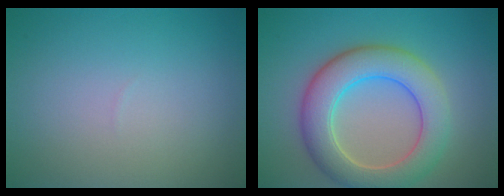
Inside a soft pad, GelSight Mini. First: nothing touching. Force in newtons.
{"total": 7.1, "press": 7.1, "slide": 0.8}